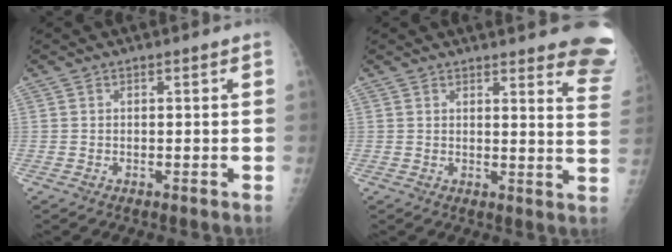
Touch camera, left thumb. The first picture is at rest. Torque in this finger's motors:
{"motor_torque": [2.59, 1.10, 0.88, -0.44, 0.16]}